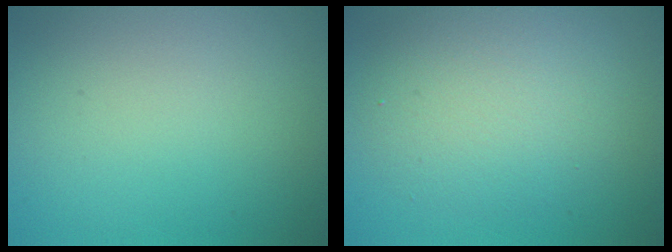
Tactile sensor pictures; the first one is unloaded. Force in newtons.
{"total": 5.8, "press": 5.8, "slide": 0.2}